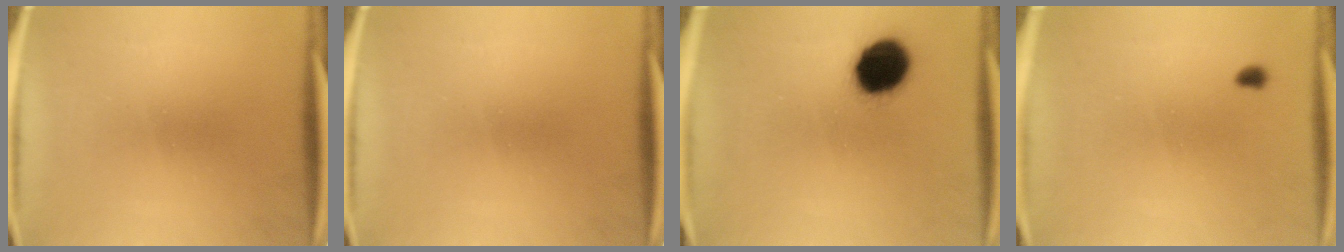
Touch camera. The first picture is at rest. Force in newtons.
{"total": 0.0}
{"total": 13.1}
{"total": 0.9}